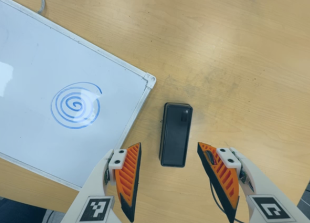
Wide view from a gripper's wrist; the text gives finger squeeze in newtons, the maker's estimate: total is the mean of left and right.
{"total": 0.0}